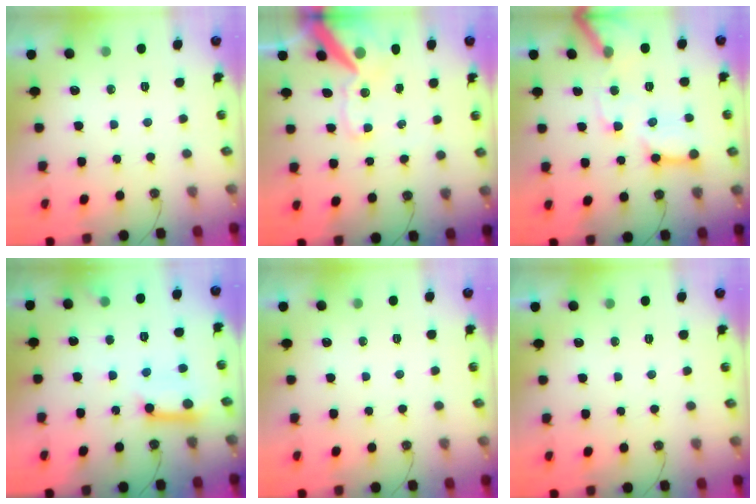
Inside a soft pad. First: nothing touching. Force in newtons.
{"total": 14.8, "press": 14.7, "slide": 2.0}
{"total": 13.8, "press": 13.7, "slide": 1.3}
{"total": 12.3, "press": 12.3, "slide": 1.0}
{"total": 0.0}
{"total": 0.0}